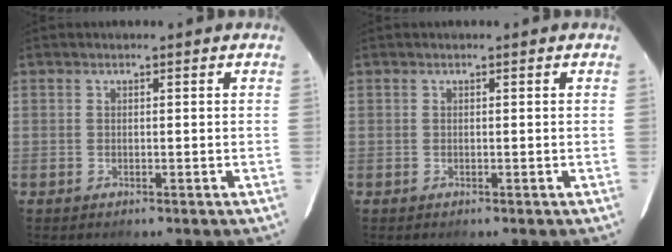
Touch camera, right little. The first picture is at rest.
{"total": 0.0}